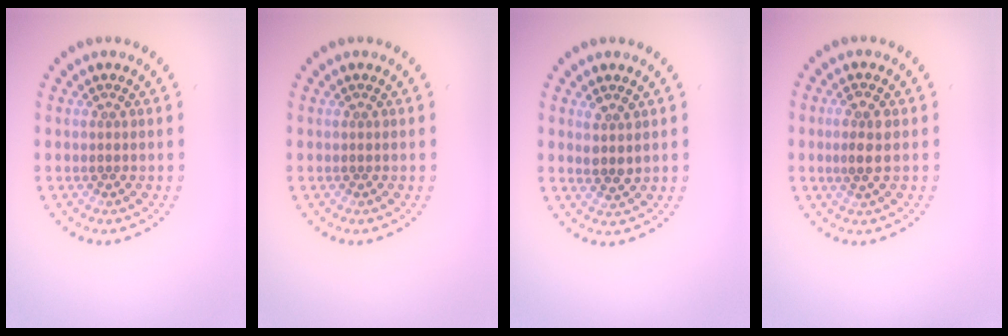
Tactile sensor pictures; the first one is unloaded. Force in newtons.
{"total": 0.0}
{"total": 1.7, "press": 1.5, "slide": 0.9}
{"total": 2.1, "press": 2.0, "slide": 0.8}